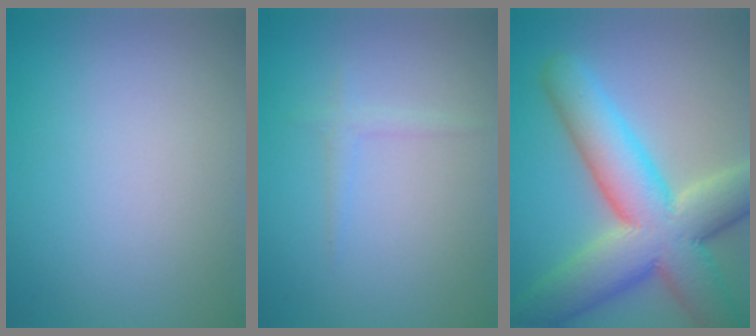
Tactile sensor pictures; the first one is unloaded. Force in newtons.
{"total": 1.0, "press": 1.0, "slide": 0.1}
{"total": 12.1, "press": 12.1, "slide": 0.7}